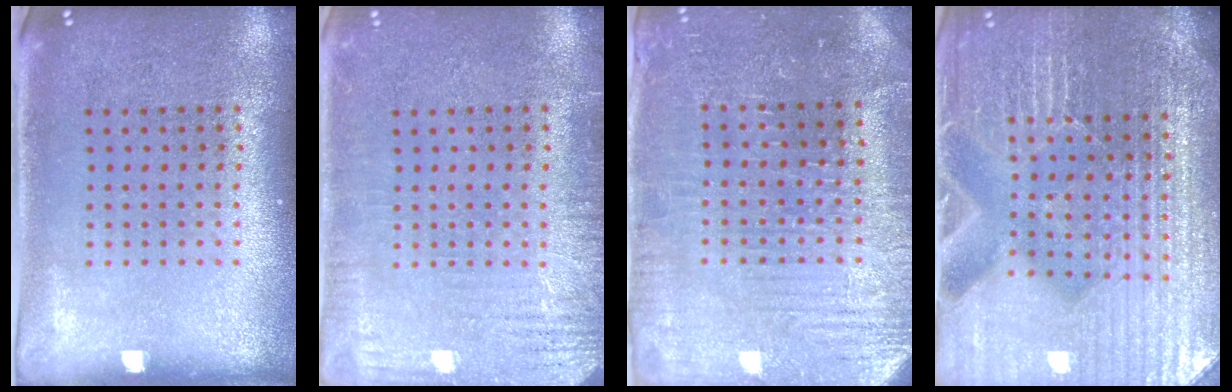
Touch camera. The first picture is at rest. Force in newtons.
{"total": 3.2, "press": 3.2, "slide": 0.4}
{"total": 3.5, "press": 3.5, "slide": 0.6}
{"total": 5.3, "press": 4.9, "slide": 2.1}